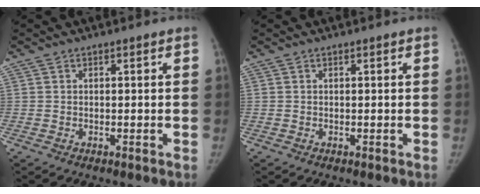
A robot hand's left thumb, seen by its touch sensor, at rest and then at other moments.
{"total": 0.0}